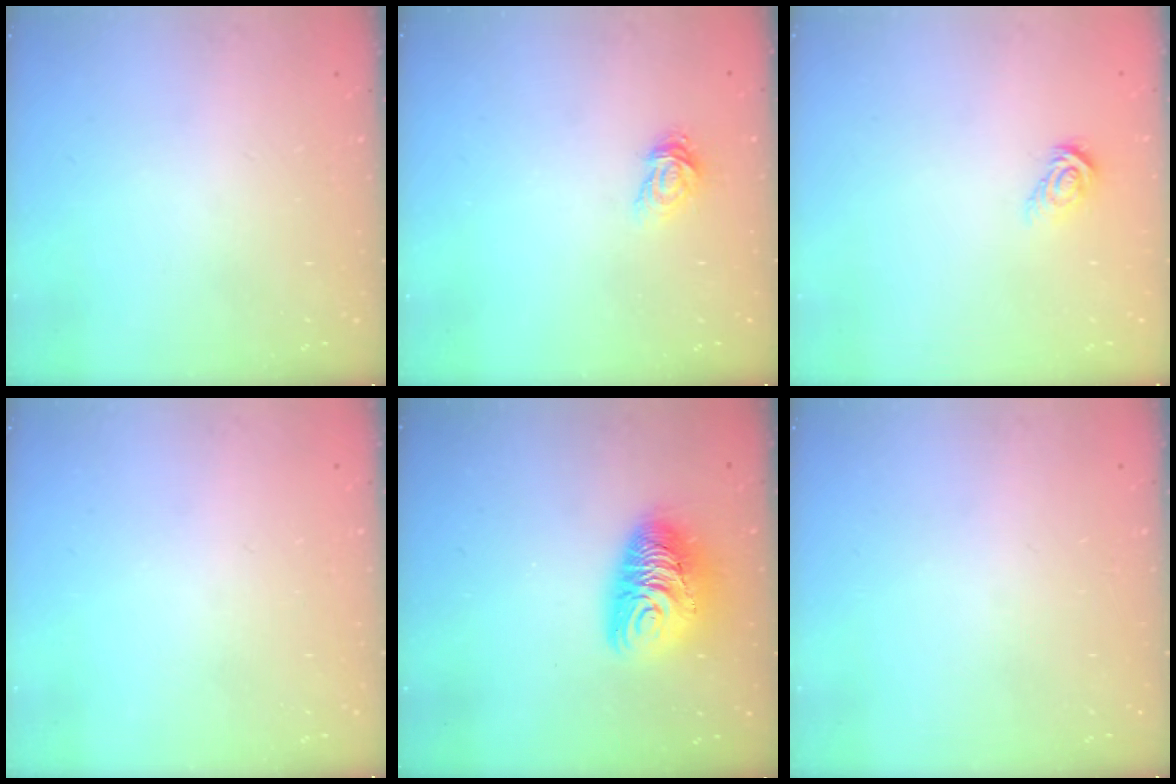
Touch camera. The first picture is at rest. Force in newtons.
{"total": 3.1, "press": 3.1, "slide": 0.1}
{"total": 5.4, "press": 5.4, "slide": 0.3}
{"total": 0.0}
{"total": 12.7, "press": 12.6, "slide": 1.2}
{"total": 0.0}